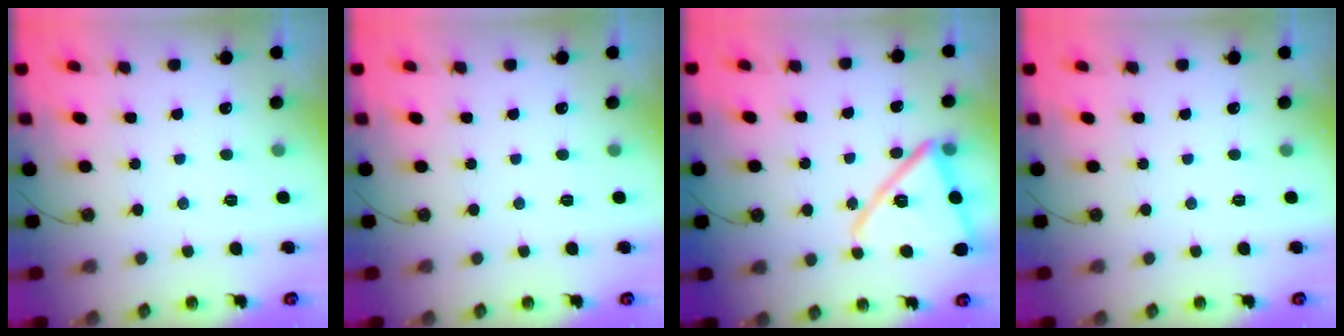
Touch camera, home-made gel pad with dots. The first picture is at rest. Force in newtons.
{"total": 0.0}
{"total": 17.1, "press": 17.0, "slide": 1.7}
{"total": 0.0}